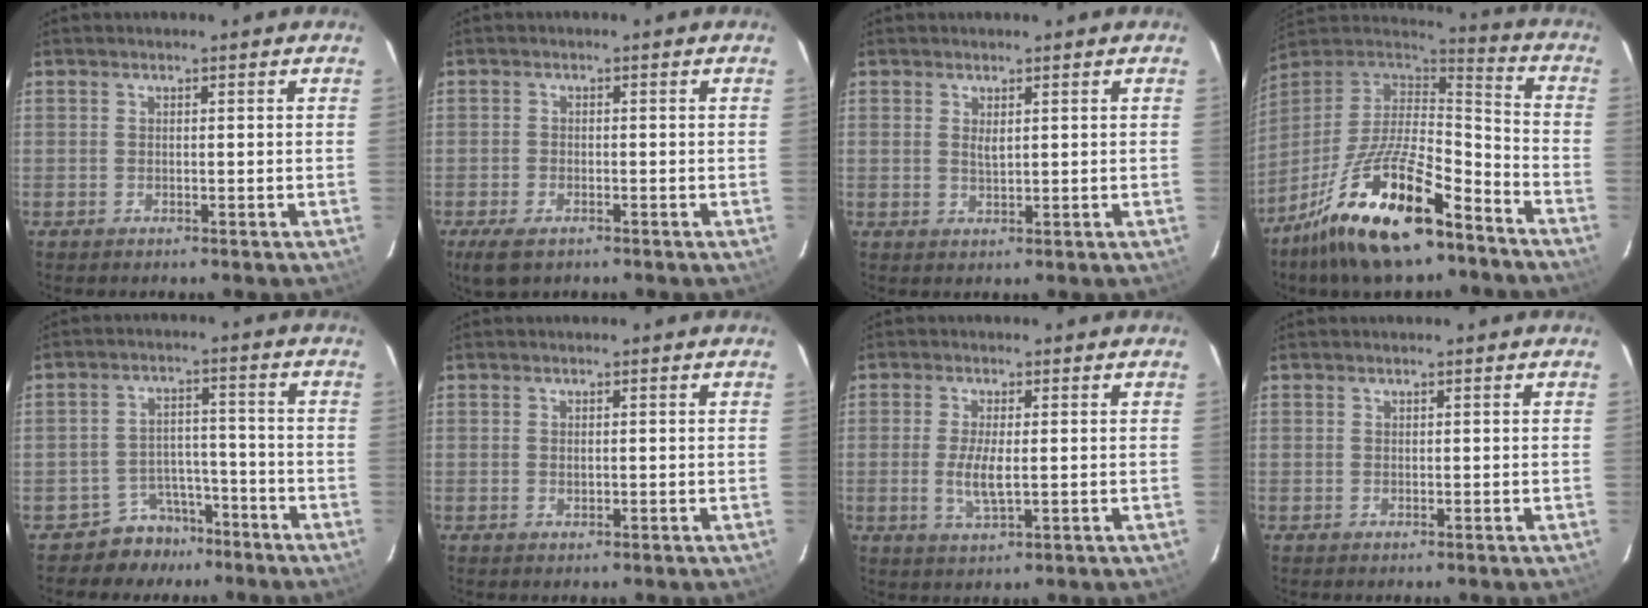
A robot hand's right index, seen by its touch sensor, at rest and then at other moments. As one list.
[{"total": 4.5, "force": [-2.9, 2.1, 2.7], "torque": [-0.068, -0.014, -0.053]}, {"total": 1.7, "force": [0.7, 0.7, 1.4], "torque": [-0.025, -0.001, 0.013]}, {"total": 21.7, "force": [-13.6, 6.8, 15.6], "torque": [-0.302, -0.020, -0.238]}, {"total": 6.9, "force": [-5.2, 4.5, -0.2], "torque": [0.001, 0.033, -0.078]}, {"total": 0.6, "force": [0.1, 0.4, 0.5], "torque": [-0.007, 0.000, 0.003]}, {"total": 4.7, "force": [-0.3, 1.2, 4.5], "torque": [-0.094, -0.009, -0.008]}, {"total": 0.0}]